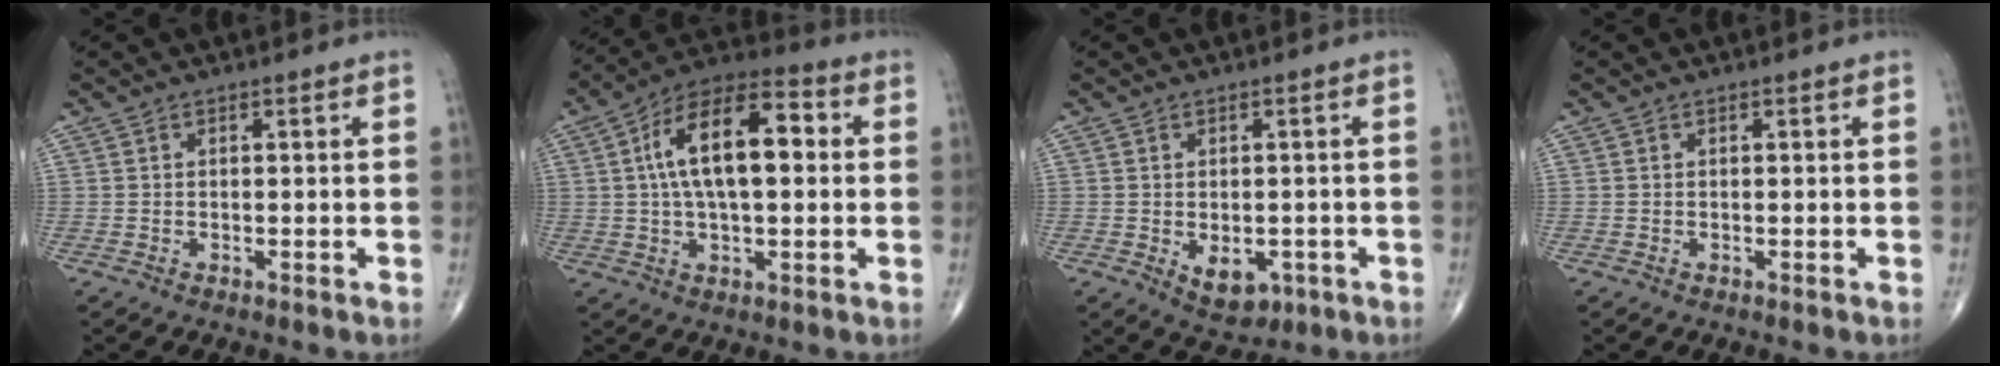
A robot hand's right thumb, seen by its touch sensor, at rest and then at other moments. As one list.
[{"total": 16.7, "force": [2.4, 7.9, 14.5], "torque": [-0.239, 0.031, 0.033]}, {"total": 5.9, "force": [-1.7, 3.8, 4.1], "torque": [-0.041, 0.001, -0.011]}, {"total": 0.0}]